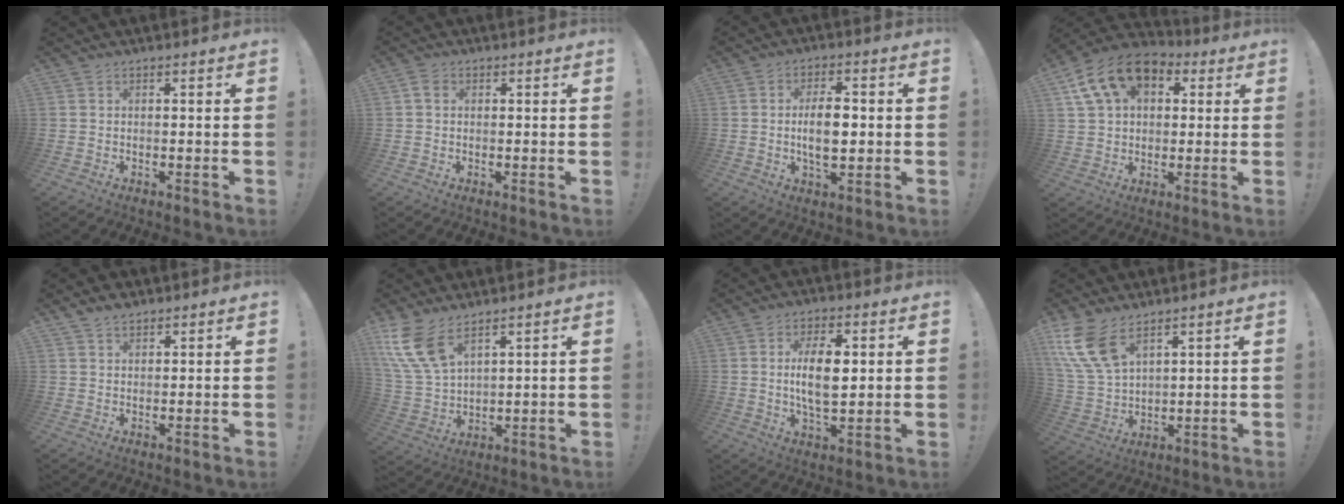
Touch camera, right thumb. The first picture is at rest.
{"total": 2.7, "force": [0.7, 2.2, 1.4], "torque": [-0.021, 0.002, 0.014]}
{"total": 9.0, "force": [-0.3, 4.6, 7.8], "torque": [-0.141, 0.002, -0.011]}
{"total": 15.5, "force": [7.0, 9.6, 9.9], "torque": [-0.177, -0.023, 0.129]}
{"total": 2.9, "force": [2.4, 1.3, 1.0], "torque": [-0.016, -0.012, 0.046]}
{"total": 11.6, "force": [7.8, 5.1, 7.0], "torque": [-0.158, -0.037, 0.151]}
{"total": 10.9, "force": [1.7, 5.0, 9.6], "torque": [-0.171, -0.004, 0.024]}
{"total": 12.1, "force": [7.7, 5.8, 7.3], "torque": [-0.163, -0.034, 0.151]}